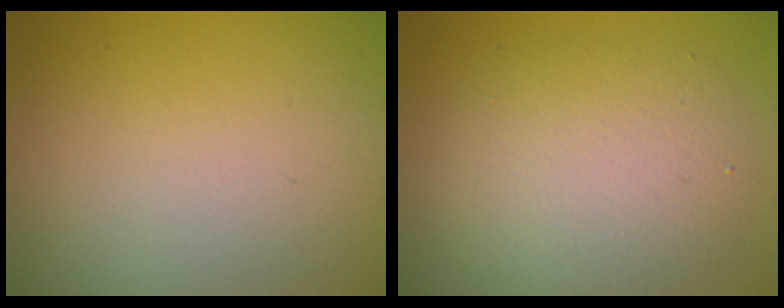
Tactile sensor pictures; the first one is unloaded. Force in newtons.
{"total": 5.3, "press": 5.3, "slide": 0.5}